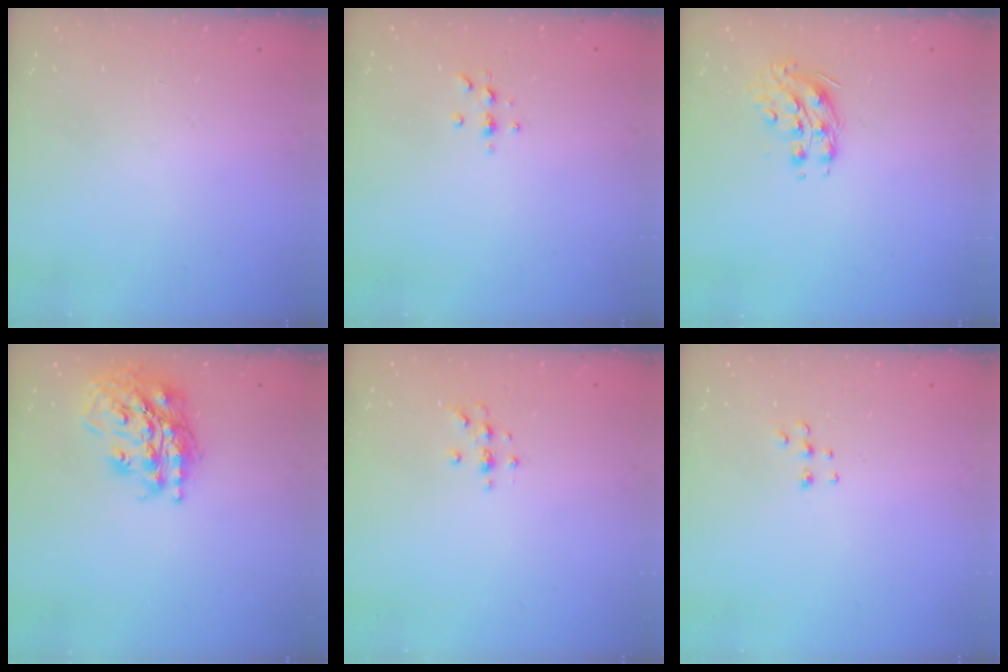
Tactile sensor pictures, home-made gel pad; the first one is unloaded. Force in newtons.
{"total": 3.8, "press": 3.7, "slide": 0.4}
{"total": 9.3, "press": 9.3, "slide": 0.2}
{"total": 19.9, "press": 19.8, "slide": 2.4}
{"total": 4.1, "press": 4.1, "slide": 0.4}
{"total": 5.3, "press": 5.3, "slide": 0.6}